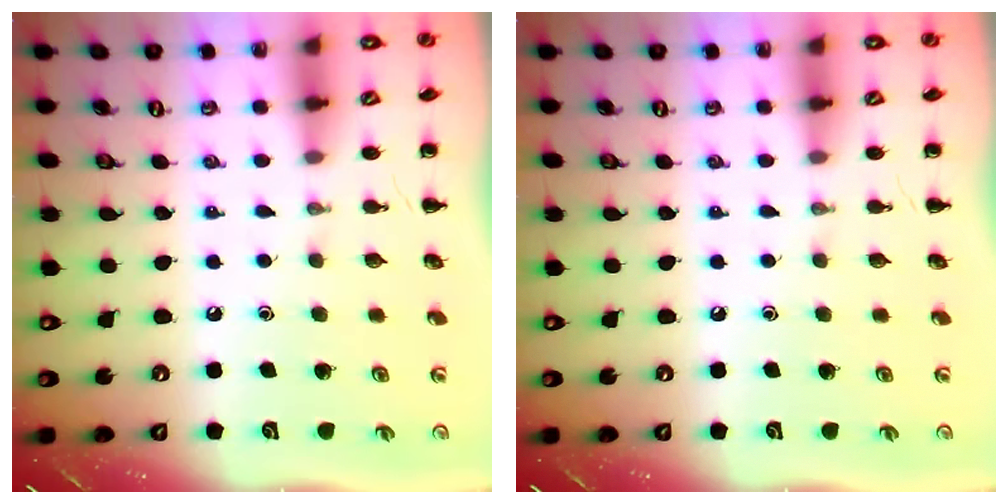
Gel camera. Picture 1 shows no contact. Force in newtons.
{"total": 0.0}